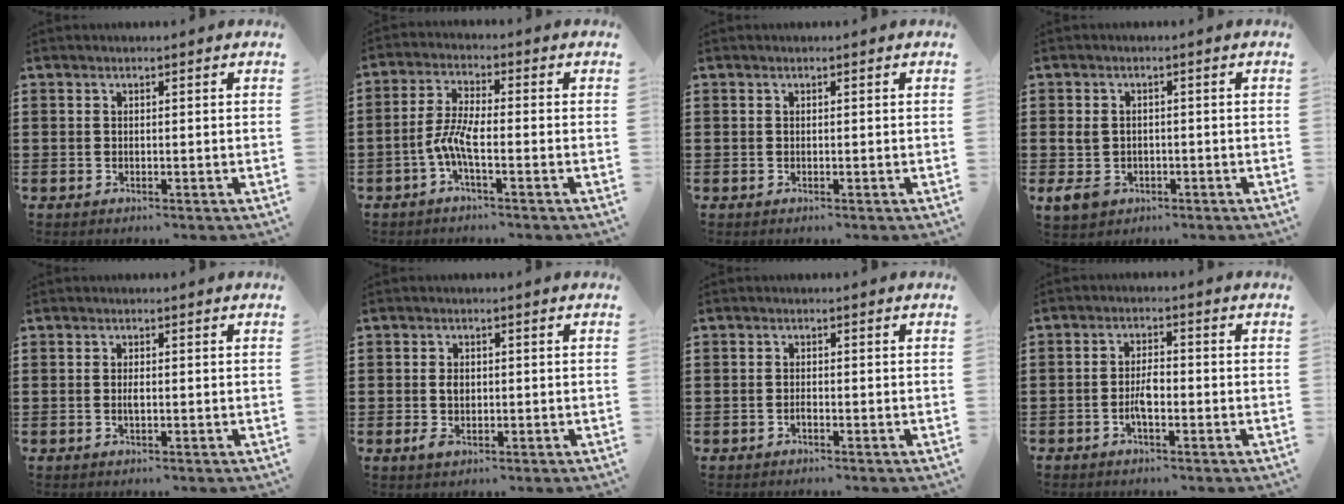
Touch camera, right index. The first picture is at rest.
{"total": 5.2, "force": [-2.1, 1.1, 4.6], "torque": [-0.113, -0.010, -0.049]}
{"total": 0.0}
{"total": 3.8, "force": [-1.0, 2.8, 2.4], "torque": [-0.078, -0.008, -0.027]}
{"total": 1.3, "force": [-0.1, 0.4, 1.2], "torque": [-0.024, 0.000, -0.003]}
{"total": 2.4, "force": [-0.2, 1.5, 1.8], "torque": [-0.036, 0.004, -0.004]}
{"total": 0.9, "force": [-0.6, 0.5, 0.4], "torque": [-0.010, -0.003, -0.011]}
{"total": 3.3, "force": [-1.3, 1.2, 2.8], "torque": [-0.066, 0.000, -0.029]}